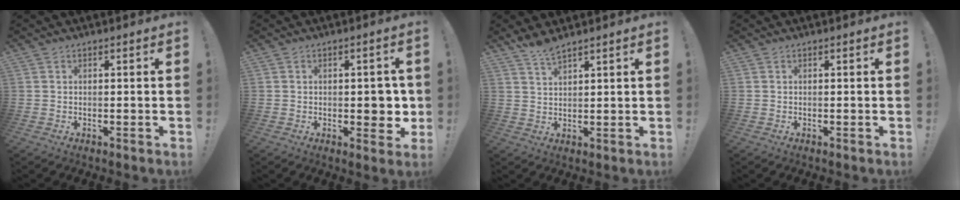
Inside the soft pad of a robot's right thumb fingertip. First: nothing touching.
{"total": 5.7, "force": [-0.3, 3.4, 4.6], "torque": [-0.054, 0.004, -0.003]}
{"total": 4.2, "force": [3.8, 0.3, 1.7], "torque": [-0.034, -0.024, 0.067]}
{"total": 0.0}